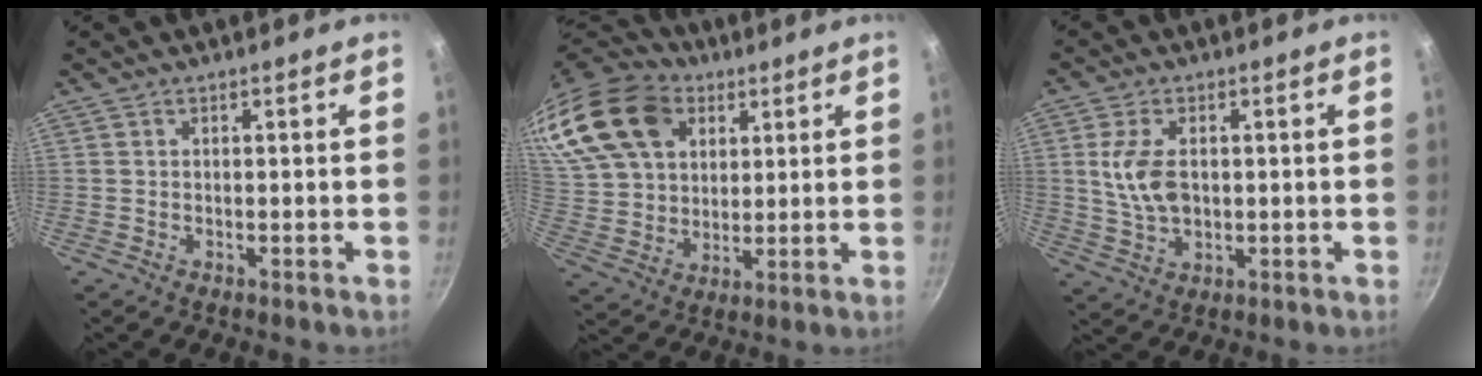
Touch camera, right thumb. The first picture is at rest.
{"total": 27.3, "force": [12.0, 19.1, 15.3], "torque": [-0.334, 0.024, 0.225]}
{"total": 7.9, "force": [0.9, 4.7, 6.3], "torque": [-0.118, -0.003, 0.018]}